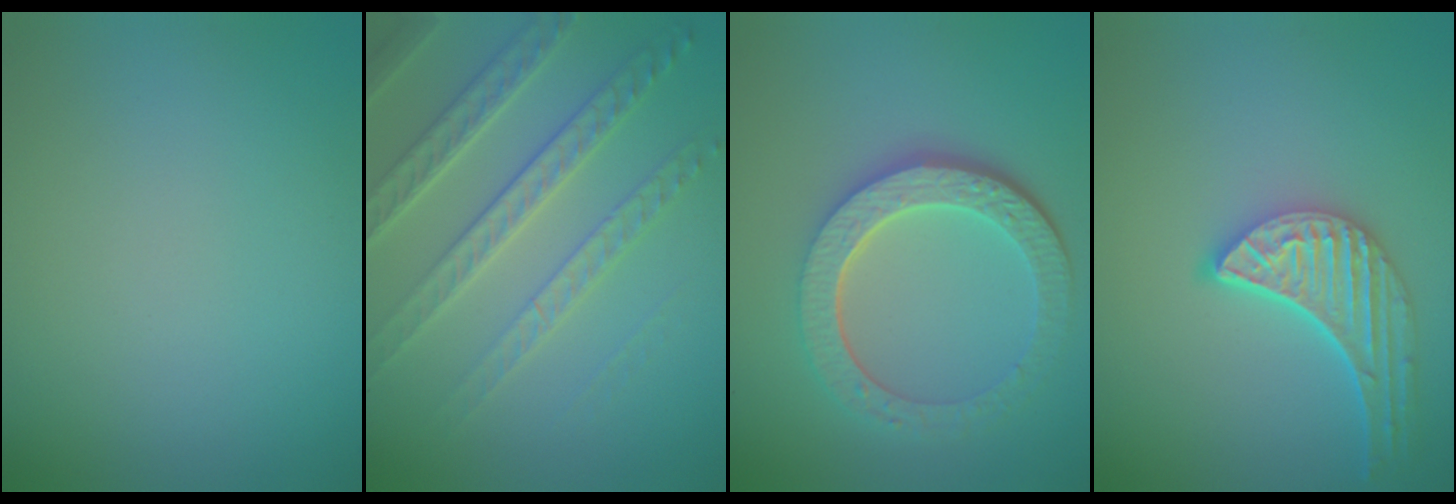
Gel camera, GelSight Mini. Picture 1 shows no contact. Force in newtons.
{"total": 6.5, "press": 4.8, "slide": 4.4}
{"total": 6.1, "press": 4.6, "slide": 4.0}
{"total": 5.4, "press": 4.3, "slide": 3.3}